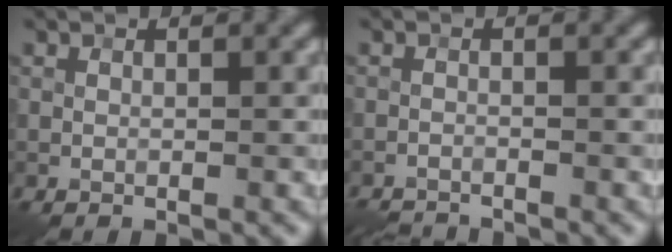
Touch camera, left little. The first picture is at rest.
{"total": 3.2, "force": [-3.1, 0.3, 0.6], "torque": [-0.019, -0.013, -0.057]}